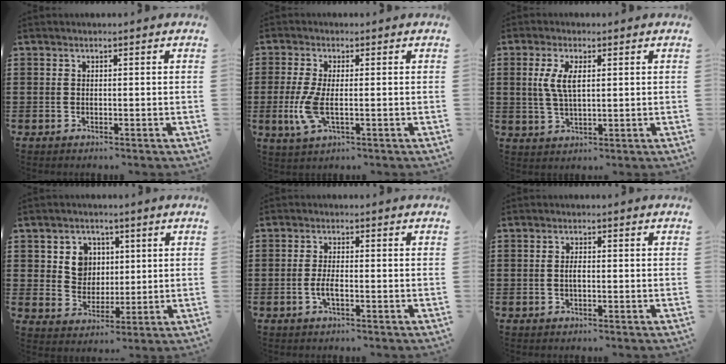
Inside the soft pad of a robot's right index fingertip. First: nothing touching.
{"total": 5.4, "force": [-1.0, 1.8, 5.0], "torque": [-0.124, -0.014, -0.024]}
{"total": 5.0, "force": [1.2, 2.0, 4.4], "torque": [-0.100, 0.005, 0.017]}
{"total": 5.8, "force": [1.7, 5.3, 1.8], "torque": [-0.055, 0.014, 0.029]}
{"total": 2.5, "force": [-0.9, 0.6, 2.3], "torque": [-0.049, -0.002, -0.018]}
{"total": 1.5, "force": [-0.2, 0.5, 1.4], "torque": [-0.027, 0.000, -0.004]}